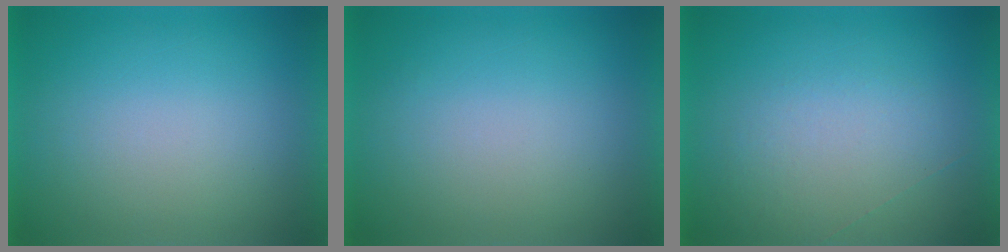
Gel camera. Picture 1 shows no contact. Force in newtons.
{"total": 0.0}
{"total": 1.0}